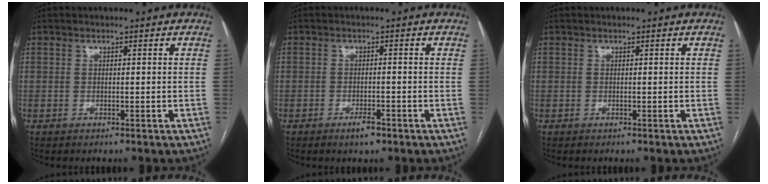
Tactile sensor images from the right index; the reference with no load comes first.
{"total": 2.3, "force": [-1.5, 0.7, 1.5], "torque": [-0.025, 0.000, -0.023]}
{"total": 0.0}